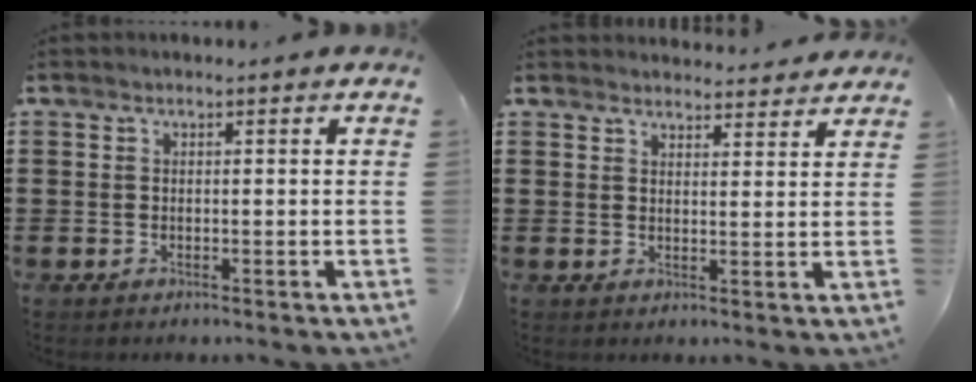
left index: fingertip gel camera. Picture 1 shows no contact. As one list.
[{"total": 3.0, "force": [3.0, 0.2, 0.1], "torque": [-0.003, -0.014, 0.055]}]